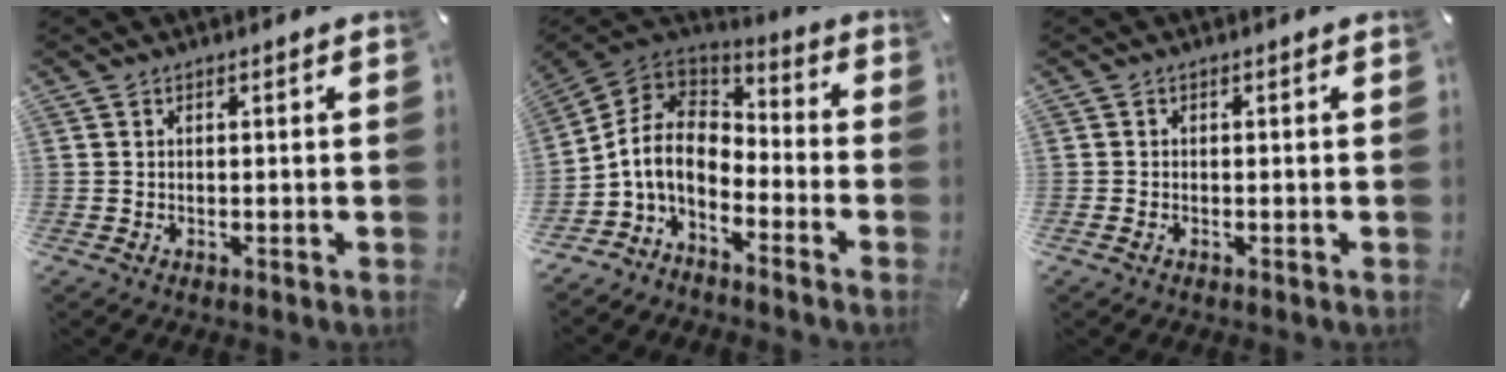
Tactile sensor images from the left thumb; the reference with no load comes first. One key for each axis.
{"total": 9.4, "fx": -4.9, "fy": 6.2, "fz": 5.1, "tx": -0.126, "ty": 0.015, "tz": -0.098}
{"total": 0.6, "fx": -0.4, "fy": 0.3, "fz": 0.3, "tx": -0.005, "ty": 0.000, "tz": -0.008}